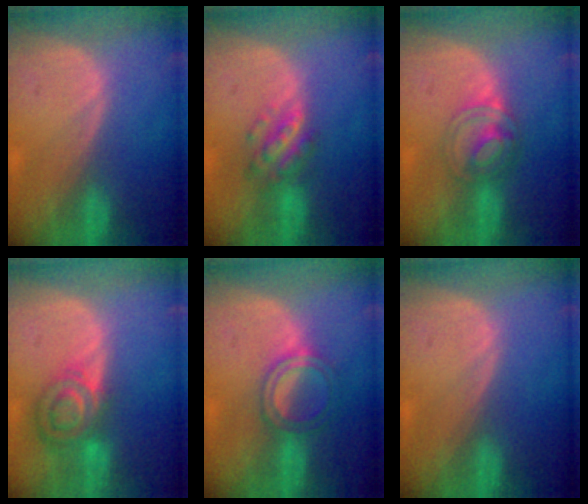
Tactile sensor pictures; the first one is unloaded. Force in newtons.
{"total": 5.9, "press": 5.2, "slide": 2.8}
{"total": 6.2, "press": 5.3, "slide": 3.2}
{"total": 7.3, "press": 6.3, "slide": 3.7}
{"total": 5.1, "press": 4.7, "slide": 1.9}
{"total": 0.0}